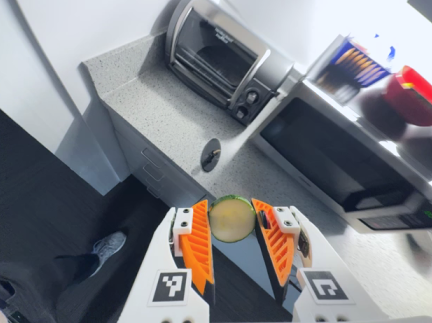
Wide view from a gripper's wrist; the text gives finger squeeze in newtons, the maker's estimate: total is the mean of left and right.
{"total": 10.1, "left": 10.4, "right": 9.7}